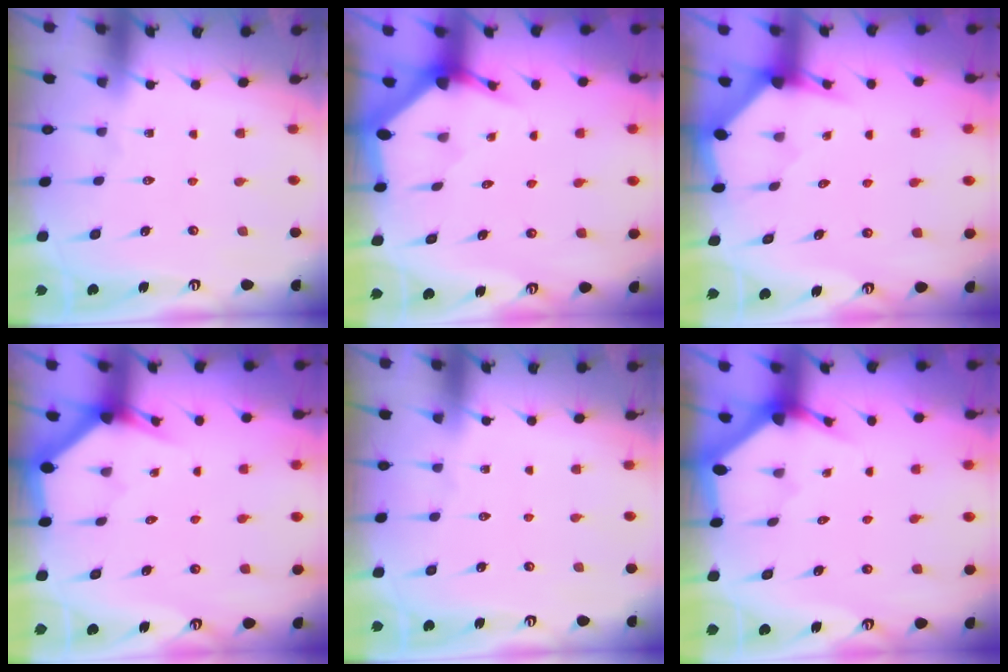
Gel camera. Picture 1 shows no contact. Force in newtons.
{"total": 2.9, "press": 2.9, "slide": 0.2}
{"total": 3.3, "press": 3.3, "slide": 0.3}
{"total": 3.0, "press": 3.0, "slide": 0.1}
{"total": 0.0}
{"total": 3.0, "press": 3.0, "slide": 0.2}